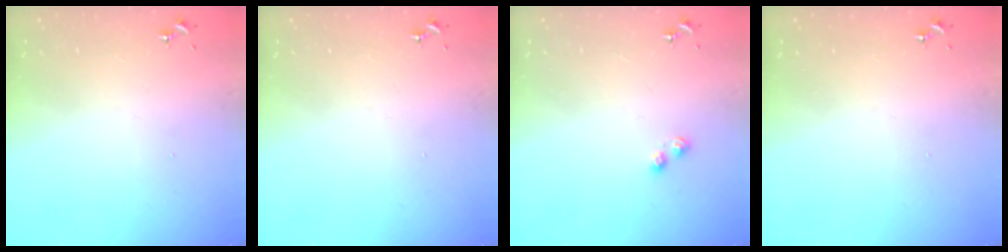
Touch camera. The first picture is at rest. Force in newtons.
{"total": 0.0}
{"total": 3.4, "press": 3.4, "slide": 0.5}
{"total": 0.0}